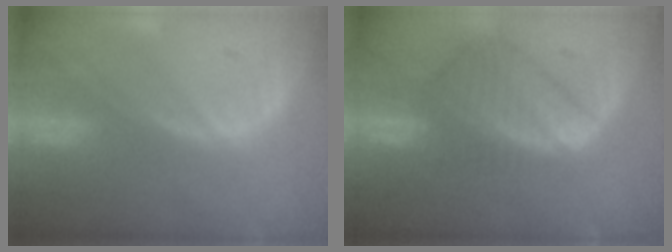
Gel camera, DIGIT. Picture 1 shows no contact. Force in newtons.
{"total": 9.0, "press": 7.8, "slide": 4.6}